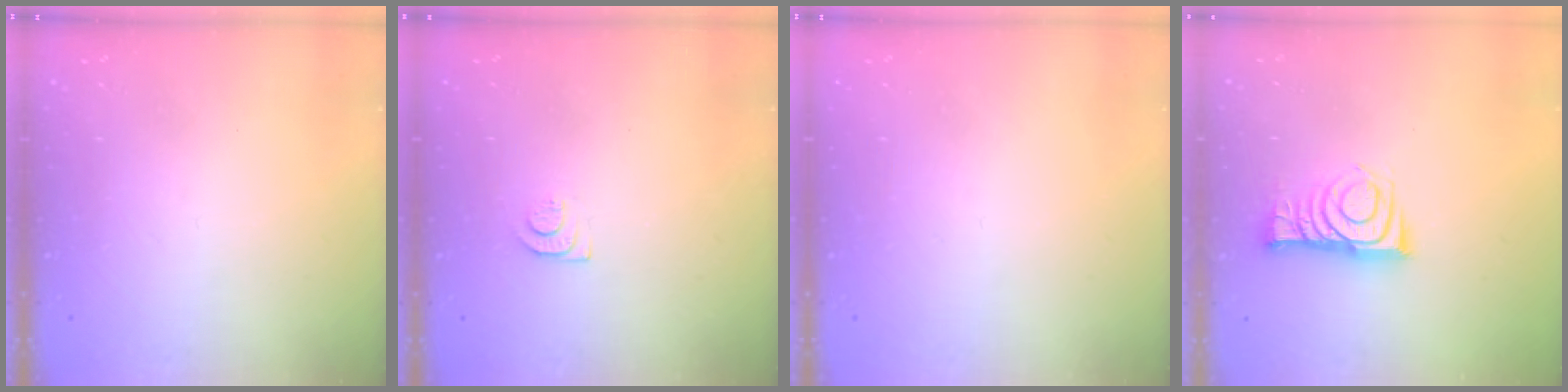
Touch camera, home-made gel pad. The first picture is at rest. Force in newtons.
{"total": 7.4, "press": 7.4, "slide": 0.5}
{"total": 0.0}
{"total": 9.7, "press": 9.7, "slide": 0.4}